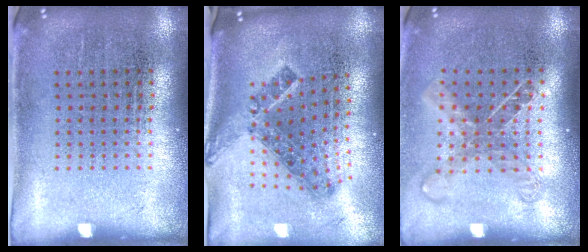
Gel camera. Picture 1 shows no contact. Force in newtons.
{"total": 1.5, "press": 1.1, "slide": 1.0}
{"total": 1.5, "press": 1.2, "slide": 1.0}